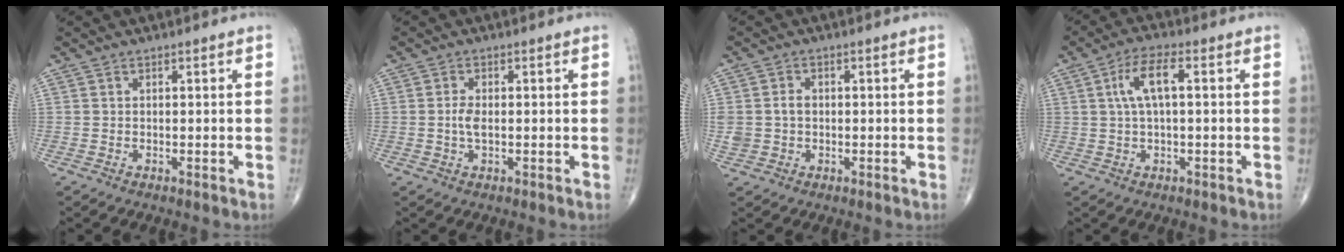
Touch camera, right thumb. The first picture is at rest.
{"total": 2.6, "force": [-0.2, 1.2, 2.3], "torque": [-0.048, 0.004, -0.006]}
{"total": 4.3, "force": [0.0, 3.5, 2.4], "torque": [-0.047, 0.010, 0.004]}
{"total": 6.5, "force": [1.2, 2.2, 6.0], "torque": [-0.127, 0.018, 0.023]}